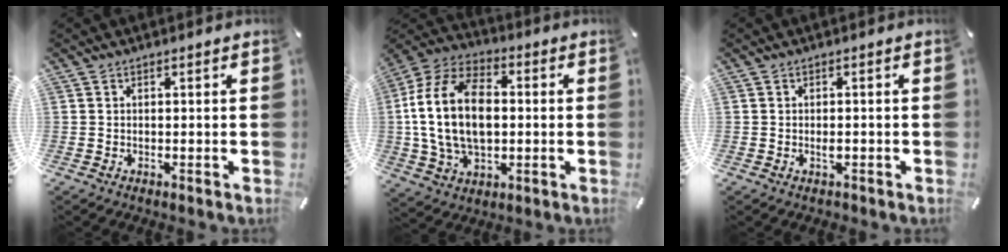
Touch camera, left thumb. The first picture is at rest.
{"total": 17.7, "force": [-0.1, 12.3, 12.8], "torque": [-0.287, 0.007, -0.006]}
{"total": 1.6, "force": [-0.5, 0.9, 1.2], "torque": [-0.023, 0.001, -0.009]}